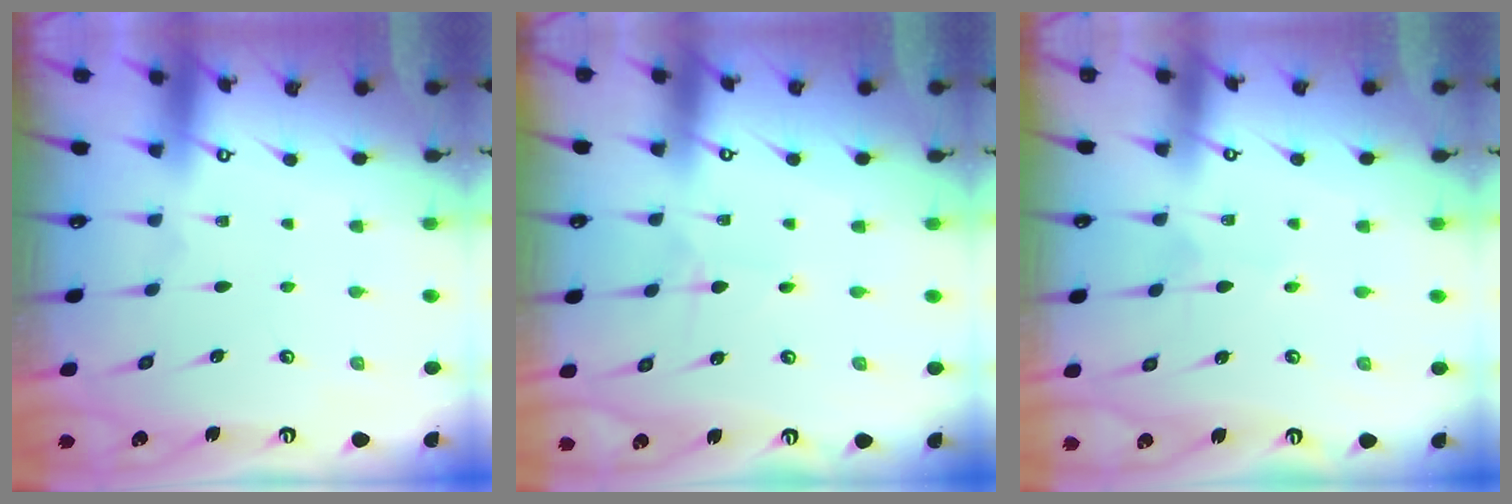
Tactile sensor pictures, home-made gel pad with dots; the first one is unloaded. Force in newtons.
{"total": 1.4, "press": 1.4, "slide": 0.2}
{"total": 2.1, "press": 2.1, "slide": 0.1}